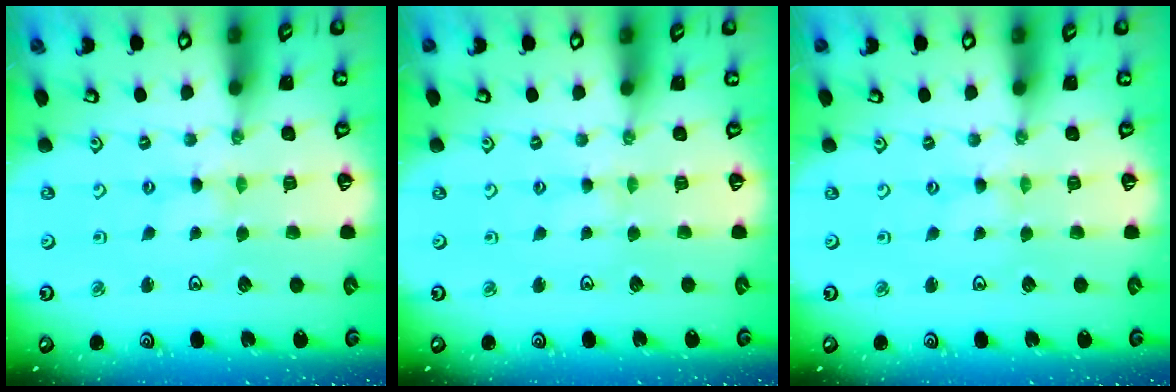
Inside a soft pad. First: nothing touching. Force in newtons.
{"total": 2.6, "press": 2.6, "slide": 0.4}
{"total": 0.0}